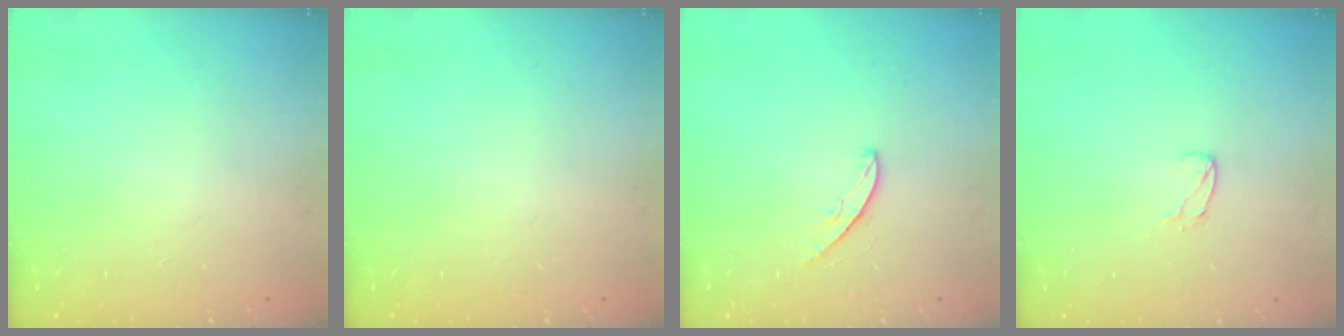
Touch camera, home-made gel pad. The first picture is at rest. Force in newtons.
{"total": 0.0}
{"total": 5.1, "press": 5.1, "slide": 0.5}
{"total": 3.9, "press": 3.9, "slide": 0.3}